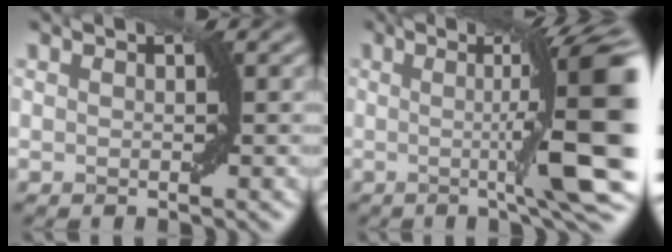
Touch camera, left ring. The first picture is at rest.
{"total": 11.2, "force": [-1.5, 2.6, 10.8], "torque": [-0.153, -0.001, -0.022]}